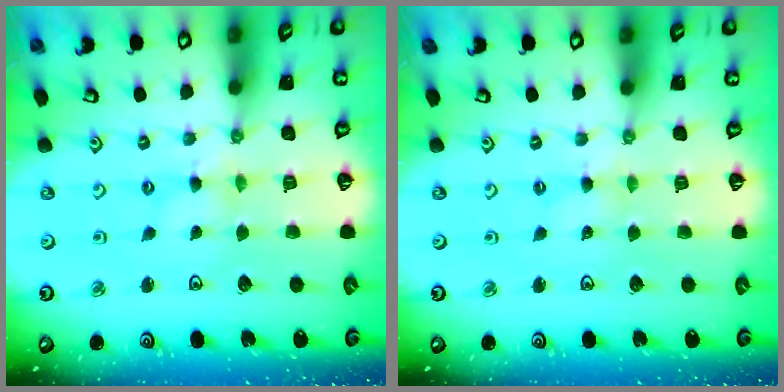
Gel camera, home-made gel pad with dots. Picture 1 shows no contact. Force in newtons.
{"total": 2.0, "press": 1.9, "slide": 0.3}